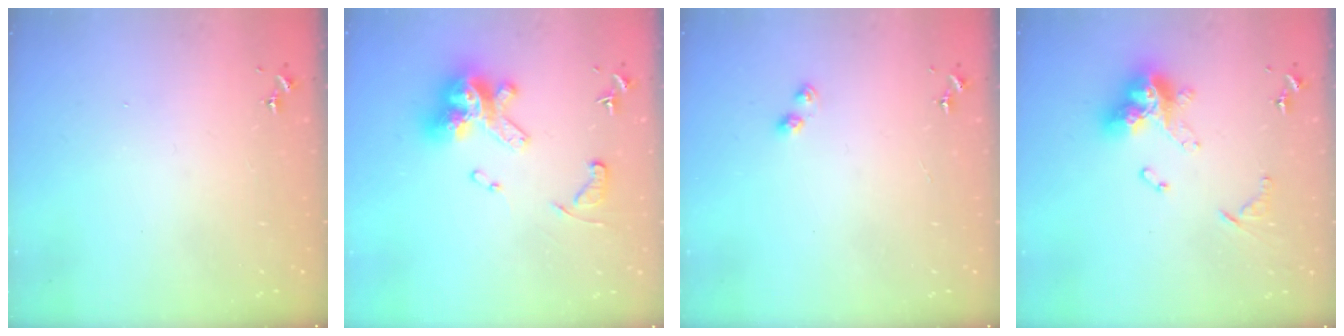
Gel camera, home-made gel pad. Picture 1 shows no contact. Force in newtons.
{"total": 17.3, "press": 17.2, "slide": 1.6}
{"total": 4.0, "press": 3.9, "slide": 0.4}
{"total": 17.4, "press": 17.3, "slide": 1.8}